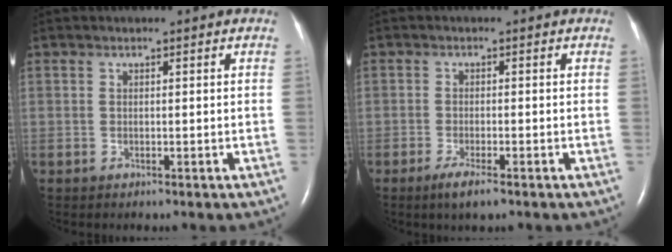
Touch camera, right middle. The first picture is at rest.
{"total": 3.3, "force": [-2.1, 0.4, 2.5], "torque": [-0.057, -0.009, -0.037]}